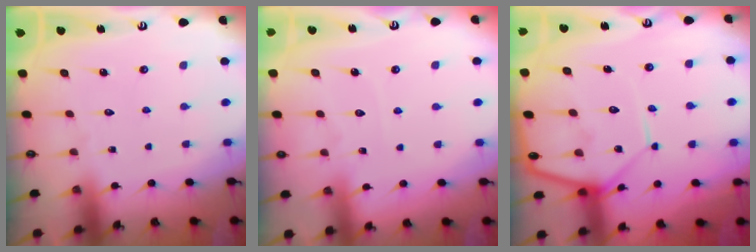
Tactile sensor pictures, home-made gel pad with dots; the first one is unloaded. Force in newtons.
{"total": 3.2, "press": 3.2, "slide": 0.4}
{"total": 11.6, "press": 11.6, "slide": 1.0}